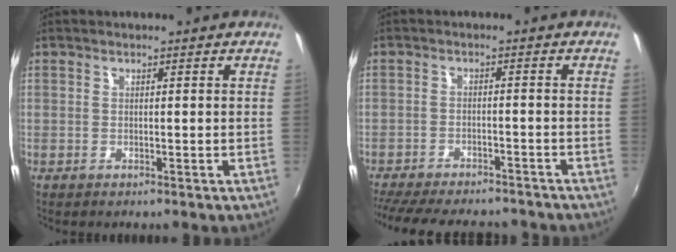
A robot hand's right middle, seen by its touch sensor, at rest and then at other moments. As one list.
[{"total": 17.1, "force": [-14.6, 4.9, 7.3], "torque": [-0.158, -0.023, -0.211]}]